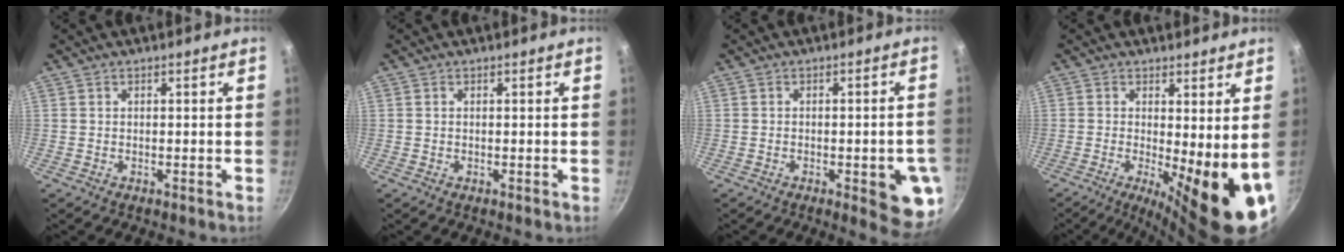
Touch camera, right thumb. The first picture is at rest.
{"total": 0.0}
{"total": 9.6, "force": [-2.6, 3.1, 8.8], "torque": [-0.080, 0.005, -0.030]}
{"total": 12.7, "force": [-1.7, 3.0, 12.2], "torque": [-0.146, -0.019, -0.018]}